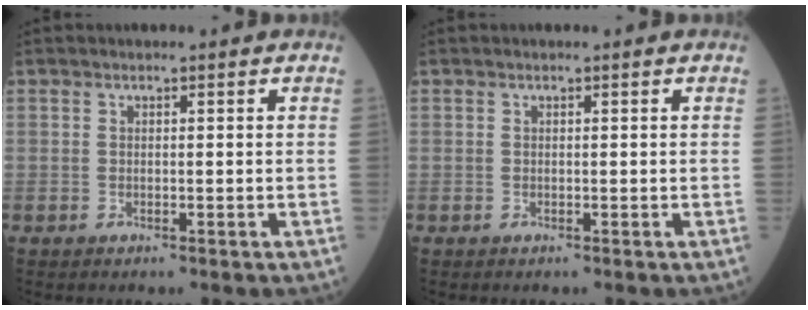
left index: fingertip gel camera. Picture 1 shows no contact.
{"total": 0.0}